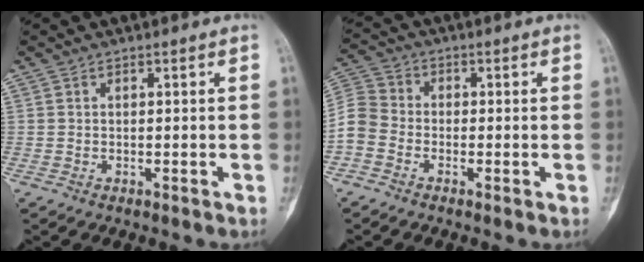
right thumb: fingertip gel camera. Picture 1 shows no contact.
{"total": 6.1, "force": [-2.3, 4.9, 2.8], "torque": [-0.052, 0.018, -0.059]}